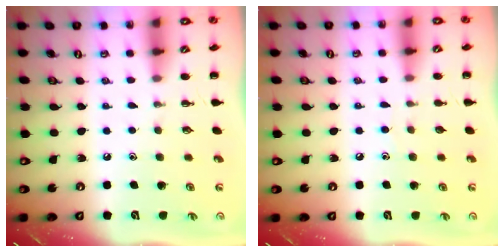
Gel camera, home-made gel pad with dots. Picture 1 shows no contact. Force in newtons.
{"total": 2.5, "press": 2.3, "slide": 1.0}